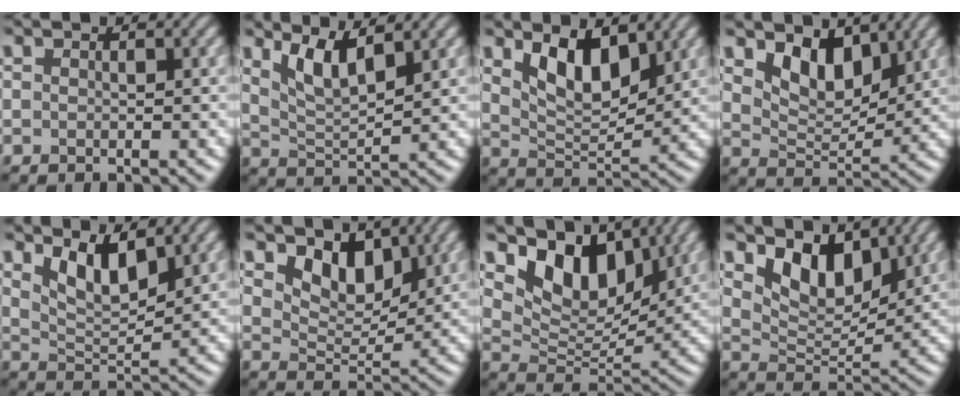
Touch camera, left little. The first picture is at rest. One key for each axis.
{"total": 4.1, "fx": 2.6, "fy": 1.0, "fz": 3.0, "tx": -0.066, "ty": -0.006, "tz": 0.054}
{"total": 5.8, "fx": 2.8, "fy": 2.7, "fz": 4.3, "tx": -0.086, "ty": -0.010, "tz": 0.048}
{"total": 4.7, "fx": 2.9, "fy": 2.5, "fz": 2.7, "tx": -0.058, "ty": -0.013, "tz": 0.045}
{"total": 4.7, "fx": 2.7, "fy": 1.7, "fz": 3.4, "tx": -0.073, "ty": -0.009, "tz": 0.051}
{"total": 4.7, "fx": 3.0, "fy": 2.5, "fz": 2.5, "tx": -0.050, "ty": -0.011, "tz": 0.043}
{"total": 8.6, "fx": 5.1, "fy": 4.8, "fz": 4.9, "tx": -0.085, "ty": -0.009, "tz": 0.086}
{"total": 6.0, "fx": 3.8, "fy": 3.1, "fz": 3.5, "tx": -0.069, "ty": -0.012, "tz": 0.061}